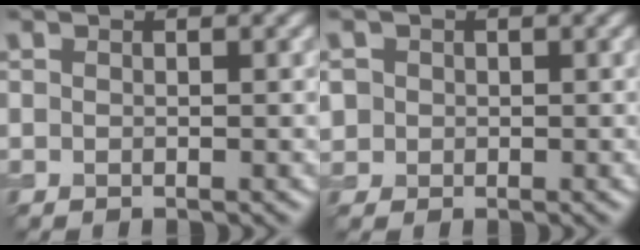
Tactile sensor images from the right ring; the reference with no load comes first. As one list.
[{"total": 2.0, "force": [0.3, 1.9, 0.5], "torque": [-0.009, 0.008, 0.009]}]